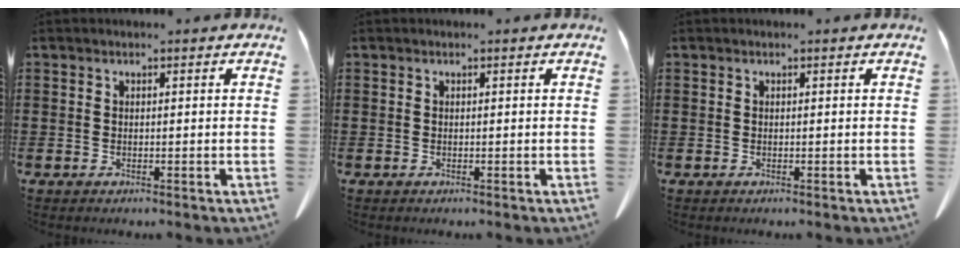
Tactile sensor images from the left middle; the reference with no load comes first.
{"total": 0.0}
{"total": 0.0}